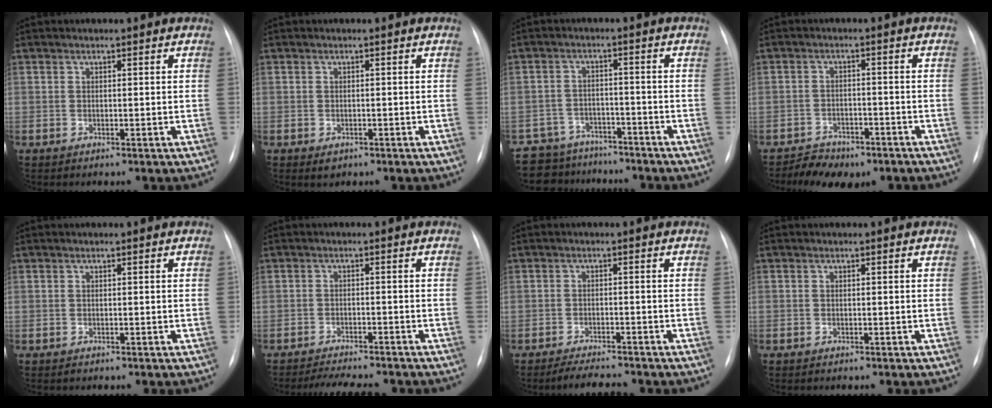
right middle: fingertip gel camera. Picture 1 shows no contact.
{"total": 1.2, "force": [-0.5, 0.9, 0.6], "torque": [-0.006, 0.002, 0.002]}
{"total": 9.5, "force": [-8.4, 4.5, 0.2], "torque": [-0.004, 0.026, -0.116]}
{"total": 6.1, "force": [-4.7, 3.2, 2.1], "torque": [-0.033, 0.008, -0.068]}
{"total": 0.0}
{"total": 8.3, "force": [-7.4, 0.7, 3.6], "torque": [-0.052, -0.010, -0.110]}
{"total": 4.4, "force": [-4.0, 0.7, 1.6], "torque": [-0.029, -0.012, -0.064]}
{"total": 0.0}